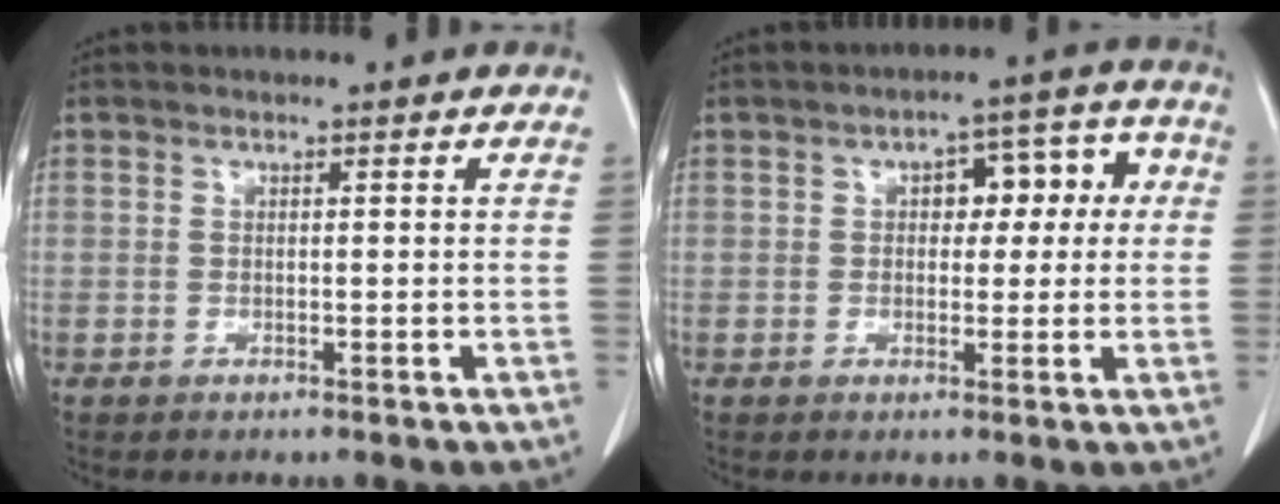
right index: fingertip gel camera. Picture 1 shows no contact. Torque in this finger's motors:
{"motor_torque": [0.20, 0.02, 0.11, 0.02]}